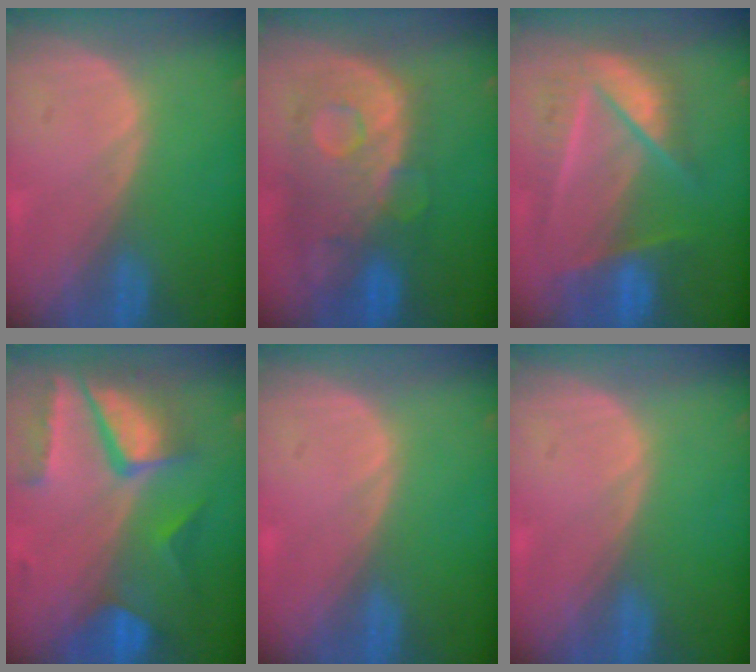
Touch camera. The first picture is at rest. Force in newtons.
{"total": 11.2, "press": 9.7, "slide": 5.6}
{"total": 9.0, "press": 8.1, "slide": 3.8}
{"total": 10.4, "press": 8.8, "slide": 5.6}
{"total": 0.0}
{"total": 0.0}